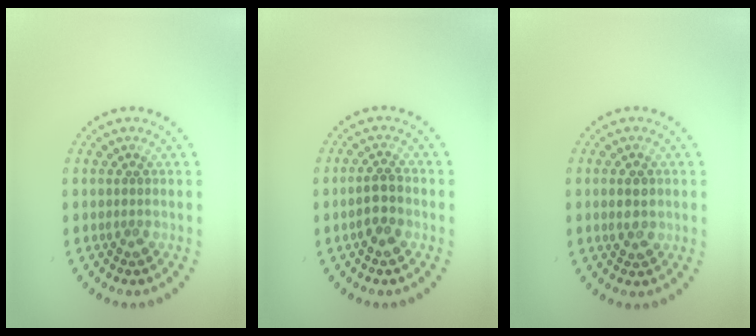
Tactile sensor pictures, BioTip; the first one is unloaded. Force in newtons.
{"total": 2.3, "press": 2.3, "slide": 0.6}
{"total": 2.1, "press": 2.1, "slide": 0.2}